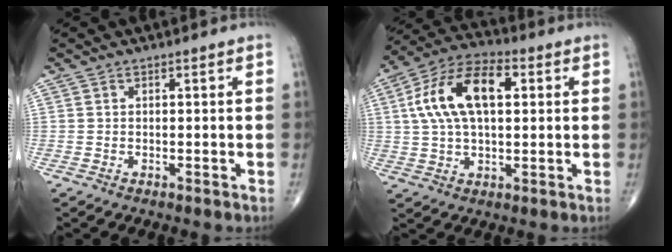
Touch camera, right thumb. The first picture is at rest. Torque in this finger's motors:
{"motor_torque": [-0.62, 1.19, 0.80, 0.22, 0.40]}